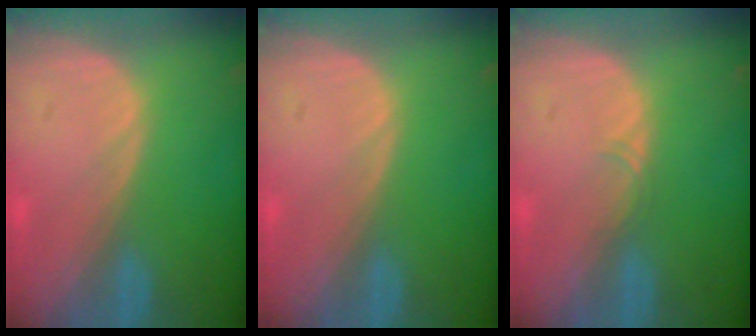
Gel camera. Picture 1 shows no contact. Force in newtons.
{"total": 0.0}
{"total": 0.9, "press": 0.8, "slide": 0.2}